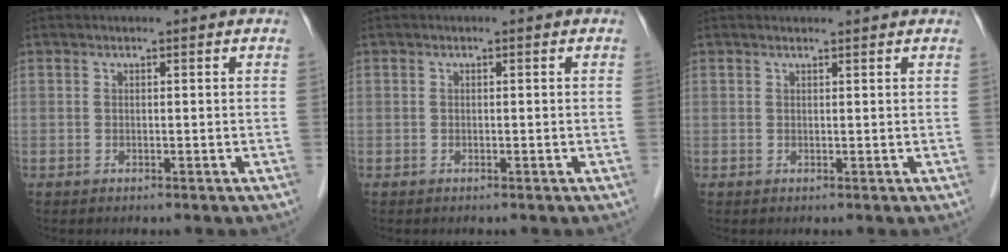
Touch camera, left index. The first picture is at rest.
{"total": 0.0}
{"total": 2.0, "force": [2.0, 0.1, 0.3], "torque": [-0.012, 0.014, 0.027]}